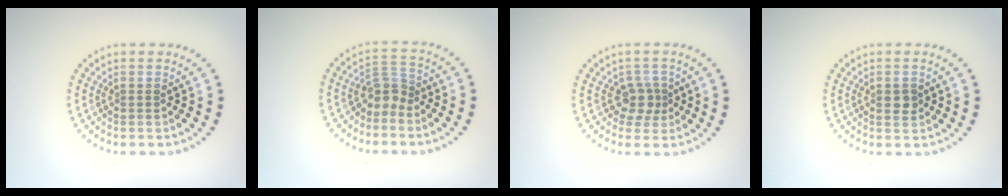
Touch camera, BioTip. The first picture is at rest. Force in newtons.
{"total": 2.3, "press": 1.7, "slide": 1.5}
{"total": 2.1, "press": 1.7, "slide": 1.2}
{"total": 1.4, "press": 1.4, "slide": 0.1}